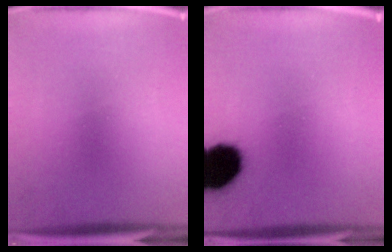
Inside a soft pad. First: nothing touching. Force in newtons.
{"total": 15.1}